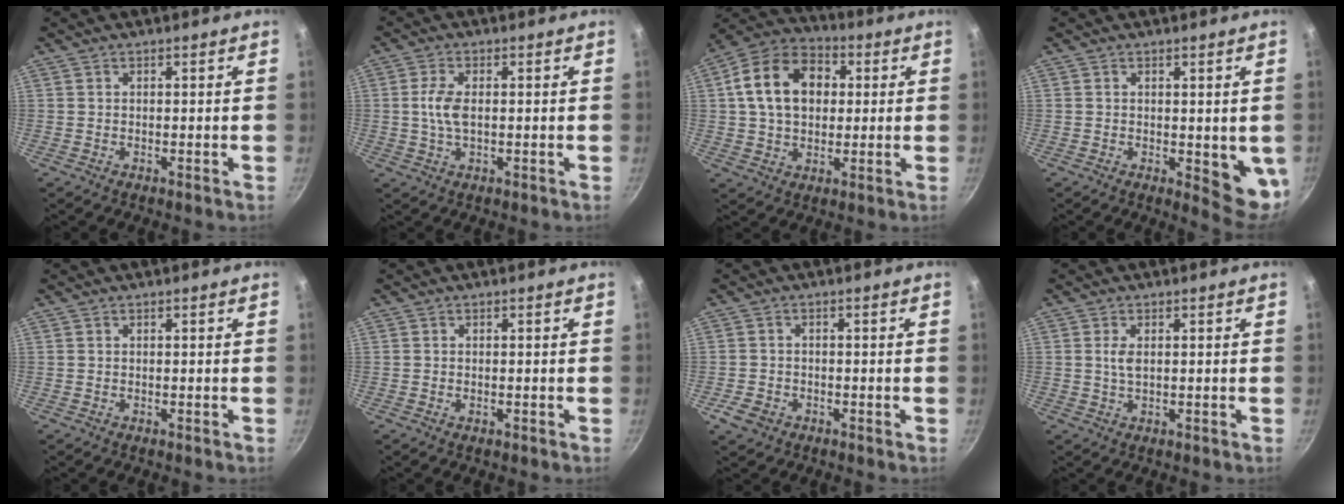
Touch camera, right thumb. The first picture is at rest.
{"total": 4.8, "force": [0.2, 2.4, 4.1], "torque": [-0.087, 0.004, 0.000]}
{"total": 15.3, "force": [2.7, 11.1, 10.1], "torque": [-0.150, 0.024, 0.033]}
{"total": 6.5, "force": [0.1, 2.9, 5.8], "torque": [-0.059, -0.010, 0.008]}
{"total": 0.0}
{"total": 0.6, "force": [-0.2, 0.3, 0.4], "torque": [-0.007, 0.001, -0.003]}
{"total": 3.4, "force": [-1.7, 2.5, 1.6], "torque": [-0.031, 0.013, -0.029]}
{"total": 2.3, "force": [0.4, 1.1, 2.0], "torque": [-0.037, -0.001, 0.009]}